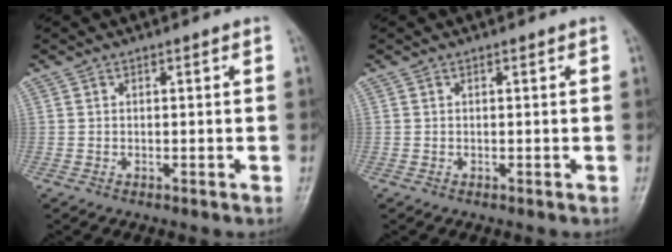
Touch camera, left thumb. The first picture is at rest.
{"total": 0.0}